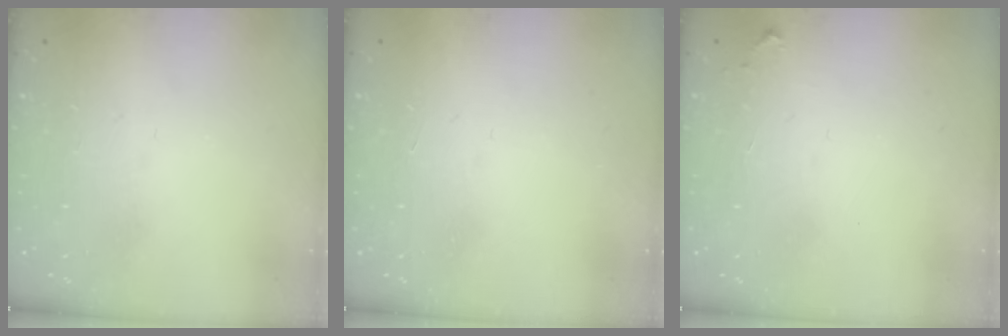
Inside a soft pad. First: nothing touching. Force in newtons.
{"total": 1.5, "press": 1.5, "slide": 0.1}
{"total": 4.3, "press": 4.3, "slide": 0.7}